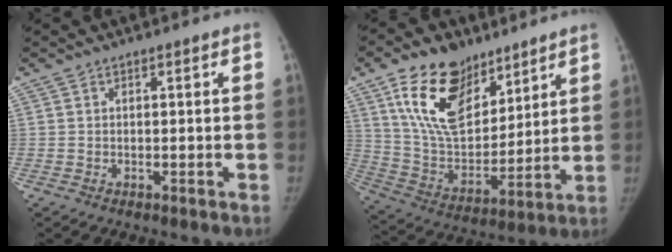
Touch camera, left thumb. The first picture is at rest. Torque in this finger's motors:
{"motor_torque": [0.35, 0.41, 1.59, -1.18, 0.11]}